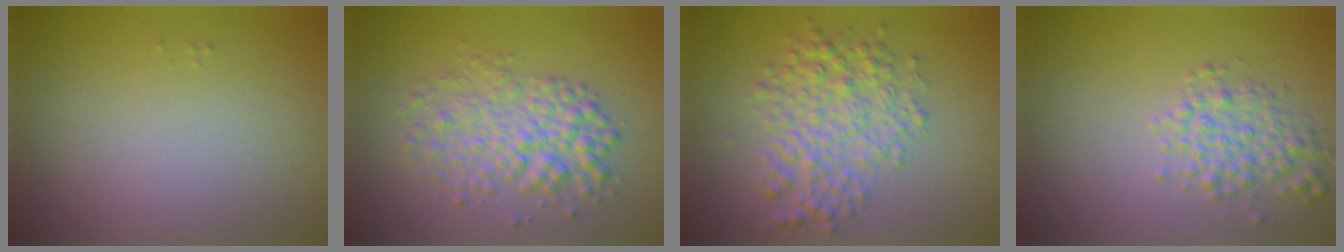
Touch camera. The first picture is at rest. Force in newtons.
{"total": 4.4, "press": 4.4, "slide": 0.1}
{"total": 4.6, "press": 4.6, "slide": 0.1}
{"total": 2.8, "press": 2.8, "slide": 0.1}